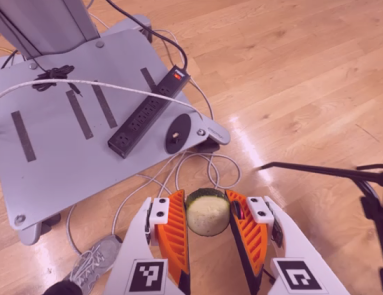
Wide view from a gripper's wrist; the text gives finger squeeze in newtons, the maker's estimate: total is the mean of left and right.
{"total": 7.9, "left": 7.7, "right": 8.1}